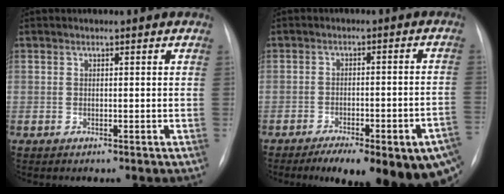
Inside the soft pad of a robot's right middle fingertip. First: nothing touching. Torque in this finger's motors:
{"motor_torque": [1.28, -0.85, 0.76, 0.18]}